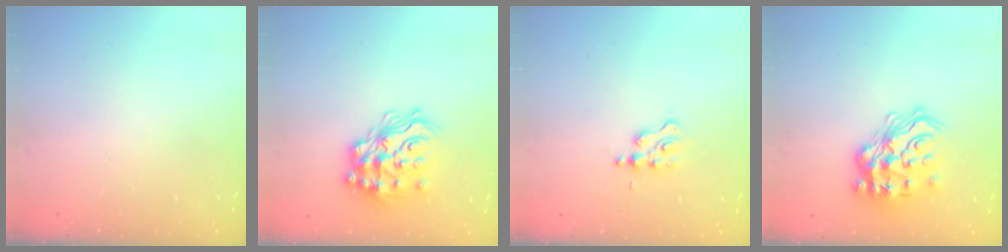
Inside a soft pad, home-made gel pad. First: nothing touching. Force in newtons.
{"total": 19.6, "press": 19.5, "slide": 1.2}
{"total": 2.8, "press": 2.8, "slide": 0.2}
{"total": 19.6, "press": 19.4, "slide": 2.5}